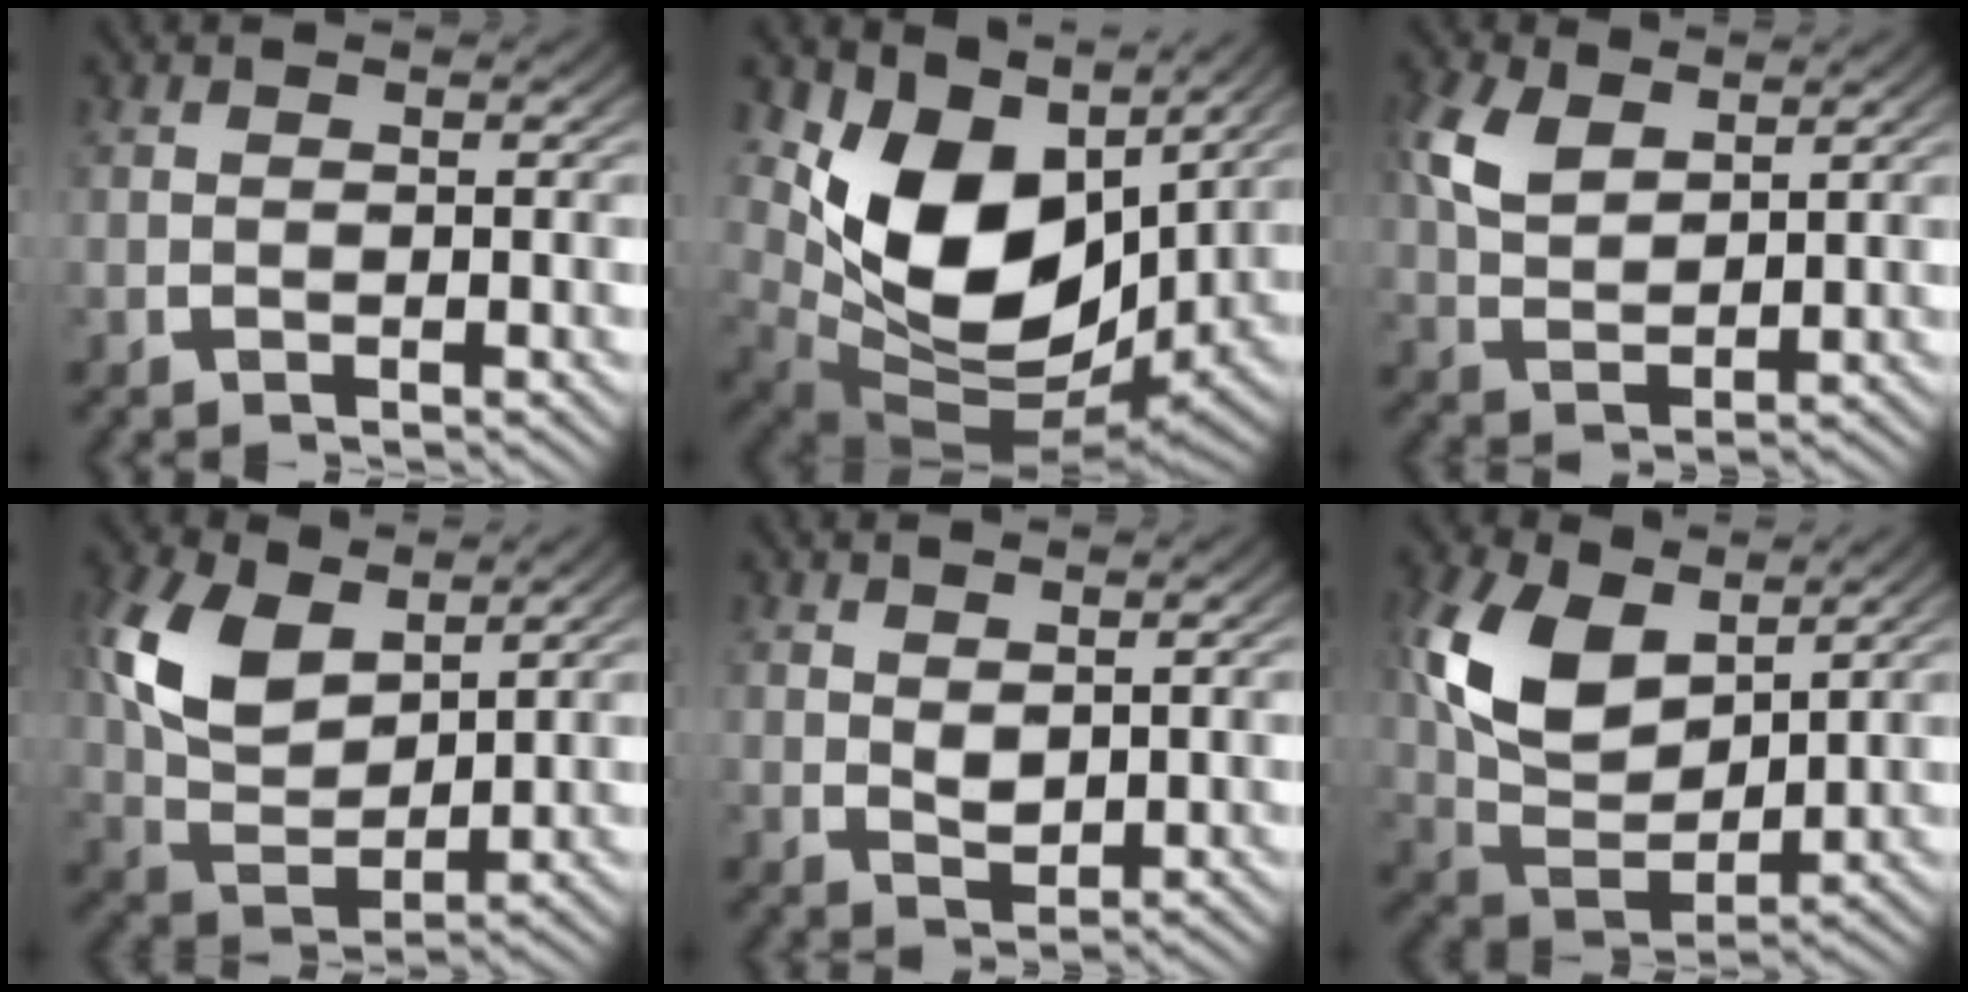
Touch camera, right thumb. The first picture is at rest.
{"total": 14.6, "force": [0.7, 9.0, 11.4], "torque": [-0.235, -0.056, 0.040]}
{"total": 5.2, "force": [2.2, 3.2, 3.4], "torque": [-0.086, -0.014, 0.057]}
{"total": 8.4, "force": [1.8, 5.3, 6.2], "torque": [-0.145, -0.022, 0.044]}
{"total": 1.8, "force": [0.9, 1.0, 1.1], "torque": [-0.018, -0.011, 0.026]}
{"total": 9.6, "force": [1.7, 6.1, 7.2], "torque": [-0.163, -0.025, 0.040]}